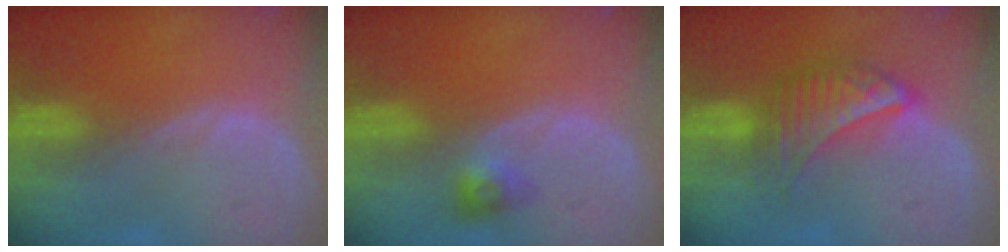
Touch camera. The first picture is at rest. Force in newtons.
{"total": 3.0, "press": 2.7, "slide": 1.3}
{"total": 6.8, "press": 6.1, "slide": 3.0}